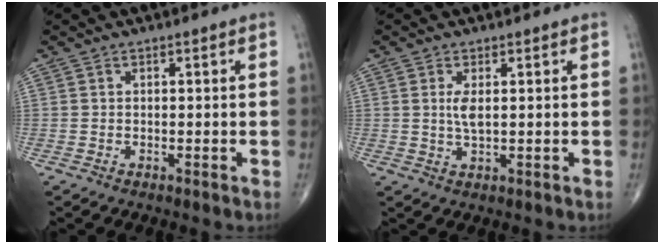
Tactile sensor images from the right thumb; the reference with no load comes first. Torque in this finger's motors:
{"motor_torque": [0.70, 0.90, 0.40, -0.31, 0.17]}